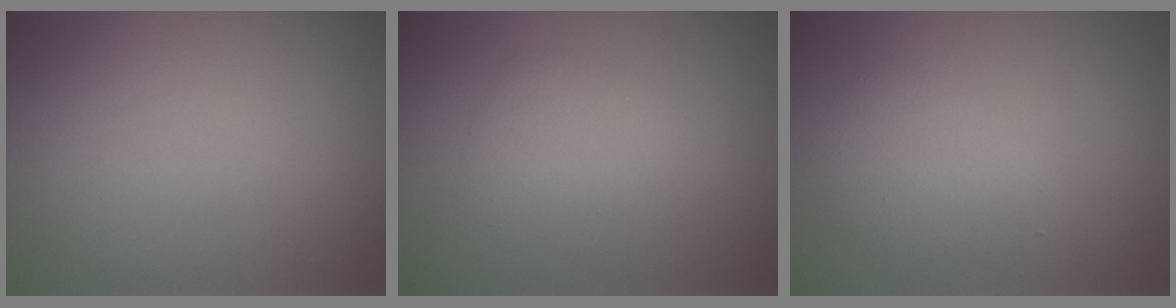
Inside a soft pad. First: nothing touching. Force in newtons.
{"total": 2.9, "press": 2.9, "slide": 0.1}
{"total": 2.6, "press": 2.6, "slide": 0.2}